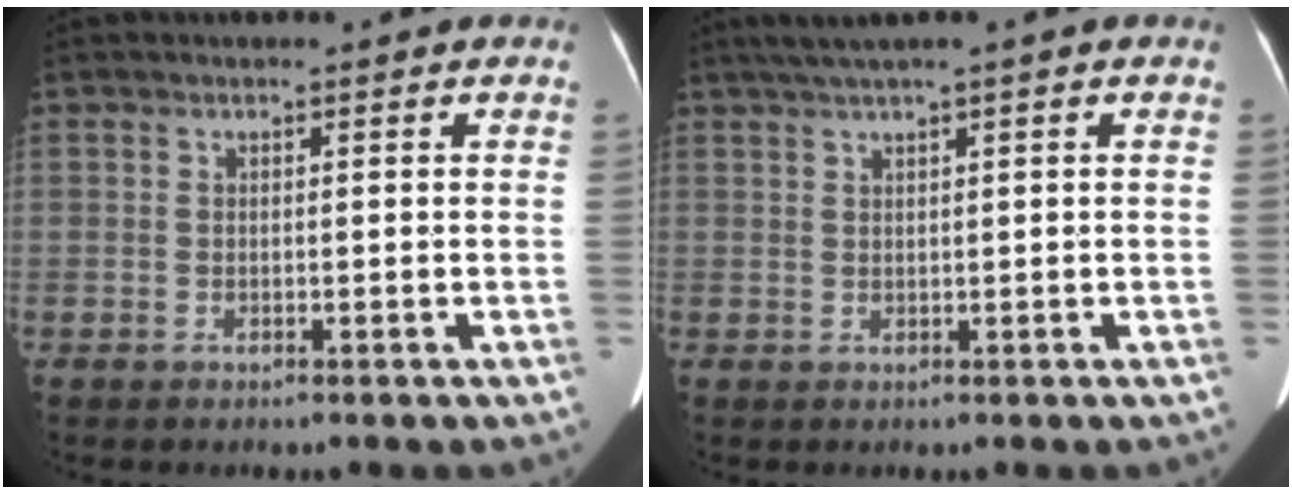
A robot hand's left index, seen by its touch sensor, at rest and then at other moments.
{"total": 3.5, "force": [2.1, -0.2, 2.8], "torque": [-0.058, 0.020, 0.043]}